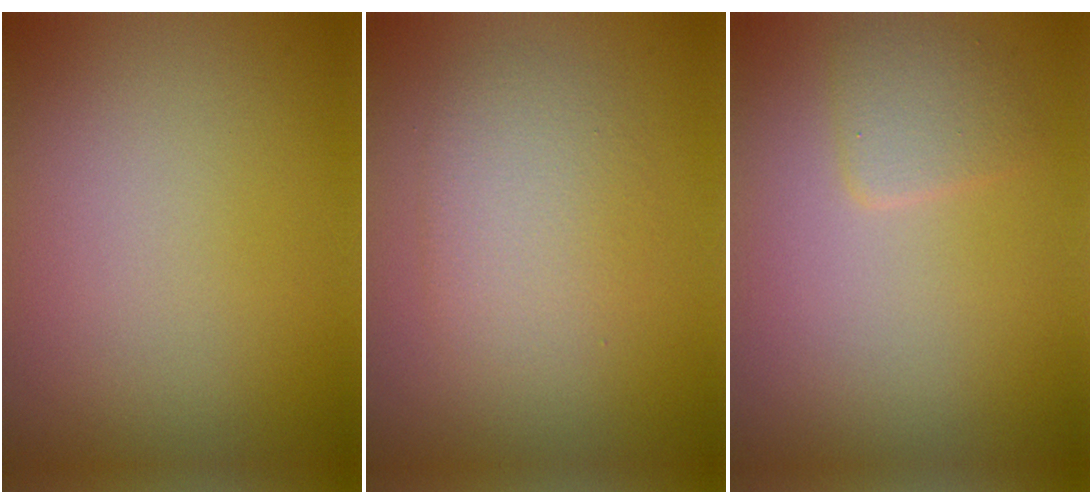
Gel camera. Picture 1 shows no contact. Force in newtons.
{"total": 3.2, "press": 3.2, "slide": 0.3}
{"total": 1.6, "press": 1.6, "slide": 0.0}